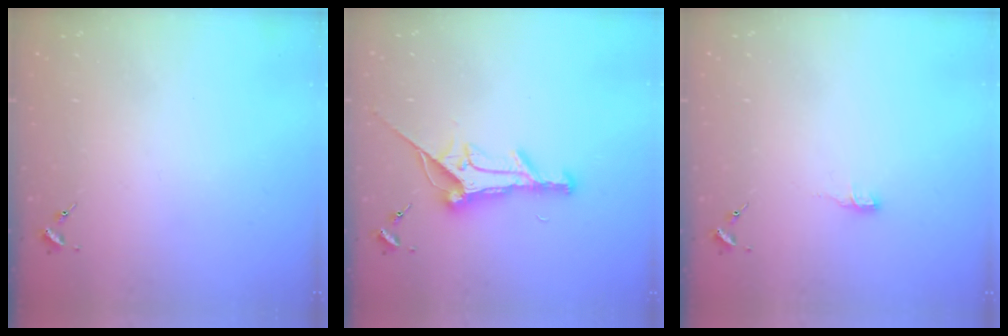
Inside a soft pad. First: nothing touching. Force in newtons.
{"total": 17.0, "press": 17.0, "slide": 0.7}
{"total": 5.0, "press": 5.0, "slide": 0.4}